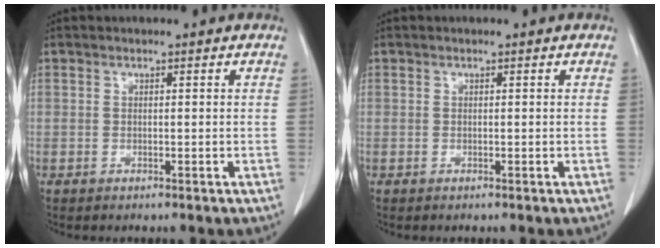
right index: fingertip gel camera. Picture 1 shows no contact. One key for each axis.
{"total": 0.0}